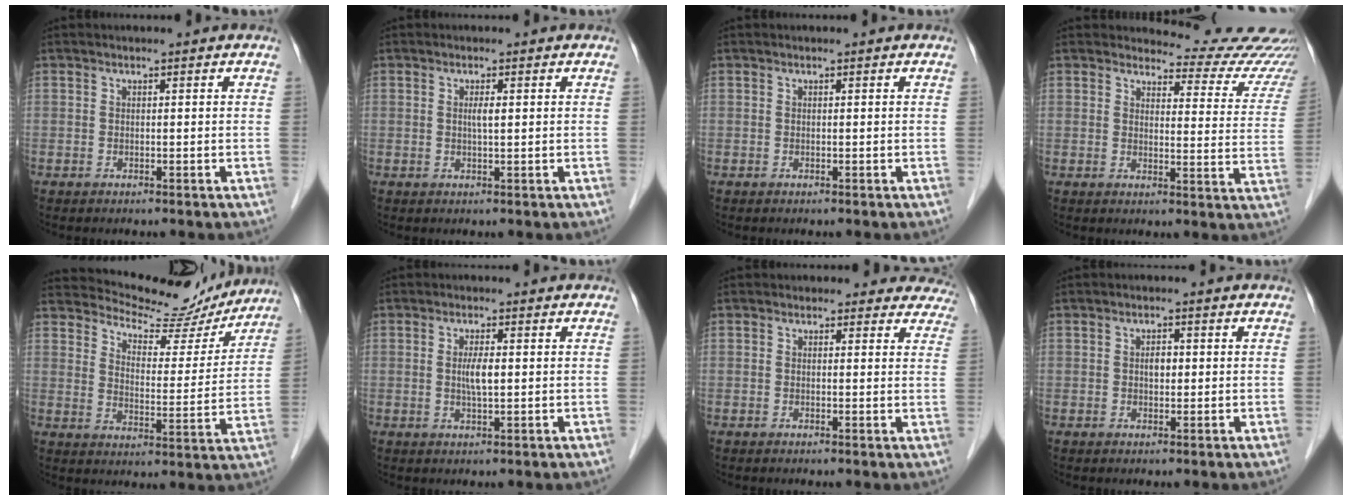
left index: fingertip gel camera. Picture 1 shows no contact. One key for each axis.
{"total": 1.4, "fx": 0.3, "fy": 0.1, "fz": 1.4, "tx": -0.029, "ty": 0.000, "tz": 0.004}
{"total": 0.0}
{"total": 14.0, "fx": 13.6, "fy": 3.0, "fz": 0.5, "tx": 0.034, "ty": -0.076, "tz": 0.119}
{"total": 15.4, "fx": 14.6, "fy": 3.6, "fz": 3.3, "tx": -0.047, "ty": -0.012, "tz": 0.191}
{"total": 2.8, "fx": 0.2, "fy": 0.5, "fz": 2.8, "tx": -0.054, "ty": -0.001, "tz": 0.004}
{"total": 6.8, "fx": 6.1, "fy": 3.1, "fz": -0.3, "tx": 0.050, "ty": -0.008, "tz": 0.030}
{"total": 1.7, "fx": 0.2, "fy": 1.0, "fz": 1.4, "tx": -0.023, "ty": 0.002, "tz": 0.002}